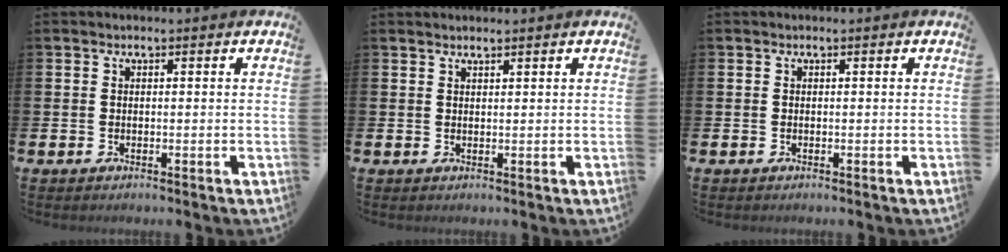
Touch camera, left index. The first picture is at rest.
{"total": 1.0, "force": [1.0, 0.0, 0.1], "torque": [-0.001, 0.000, 0.019]}
{"total": 0.0}